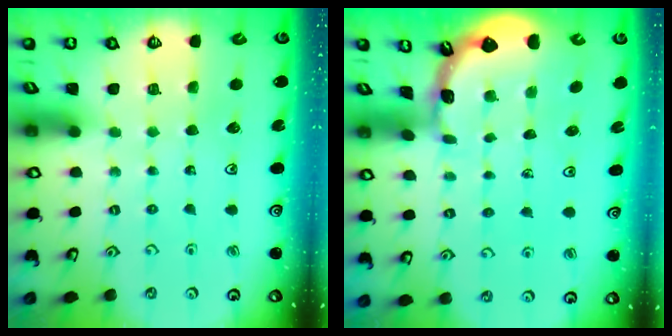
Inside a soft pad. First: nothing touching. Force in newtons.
{"total": 1.5, "press": 1.5, "slide": 0.1}